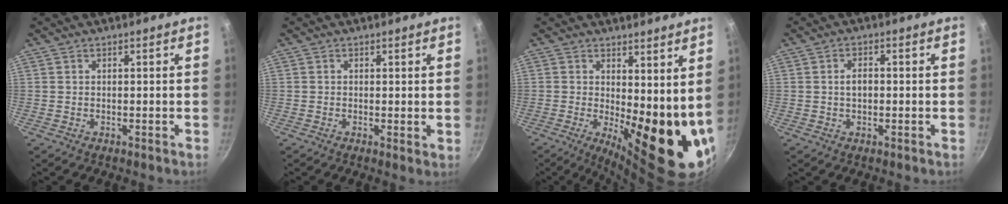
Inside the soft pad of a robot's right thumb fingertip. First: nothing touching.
{"total": 1.1, "force": [0.3, 0.5, 1.0], "torque": [-0.015, -0.004, 0.000]}
{"total": 15.3, "force": [1.6, 6.0, 13.9], "torque": [-0.158, -0.038, 0.035]}
{"total": 2.9, "force": [0.0, 1.8, 2.3], "torque": [-0.035, 0.011, -0.002]}